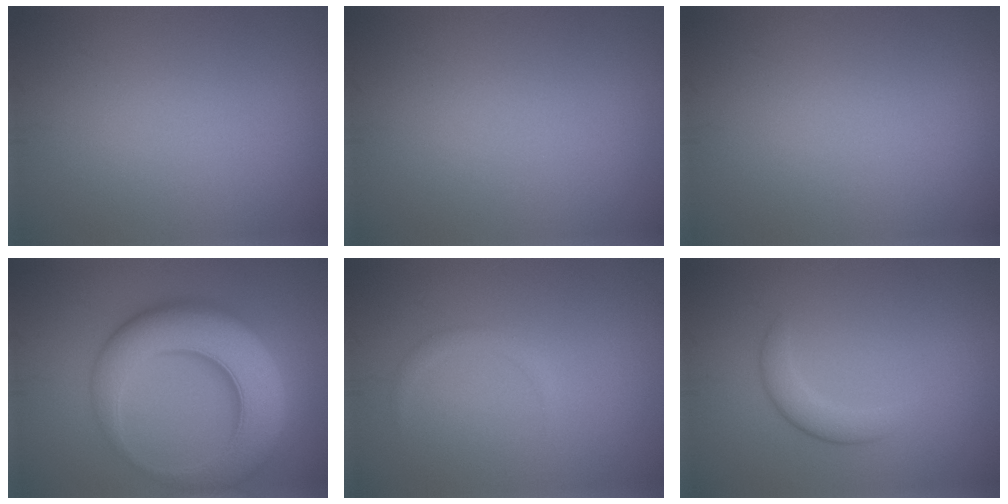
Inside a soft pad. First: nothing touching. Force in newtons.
{"total": 0.0}
{"total": 0.0}
{"total": 10.1, "press": 10.1, "slide": 0.5}
{"total": 0.9, "press": 0.9, "slide": 0.1}
{"total": 2.1, "press": 2.1, "slide": 0.0}